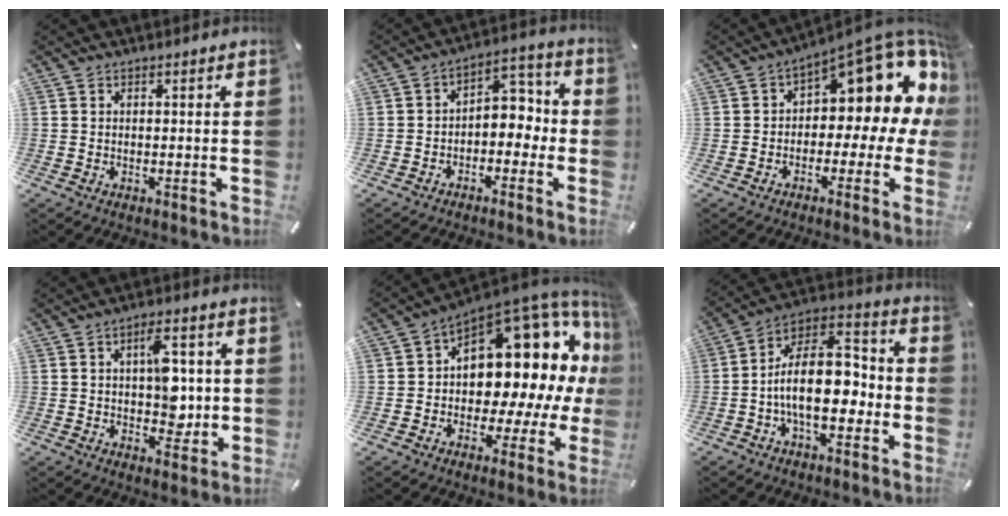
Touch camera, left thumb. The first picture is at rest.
{"total": 6.9, "force": [-0.9, 5.3, 4.2], "torque": [-0.040, -0.001, -0.026]}
{"total": 13.0, "force": [7.5, 5.6, 9.1], "torque": [-0.114, -0.072, 0.121]}
{"total": 10.2, "force": [1.0, 6.0, 8.2], "torque": [-0.102, -0.005, 0.011]}
{"total": 17.2, "force": [7.2, 10.6, 11.5], "torque": [-0.132, -0.092, 0.121]}
{"total": 16.8, "force": [-3.7, 9.2, 13.6], "torque": [-0.223, 0.012, -0.063]}